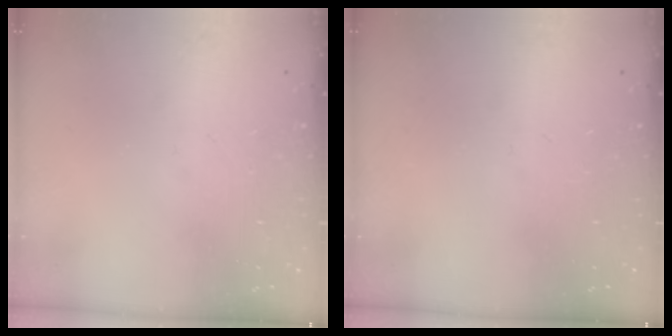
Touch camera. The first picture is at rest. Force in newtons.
{"total": 0.0}